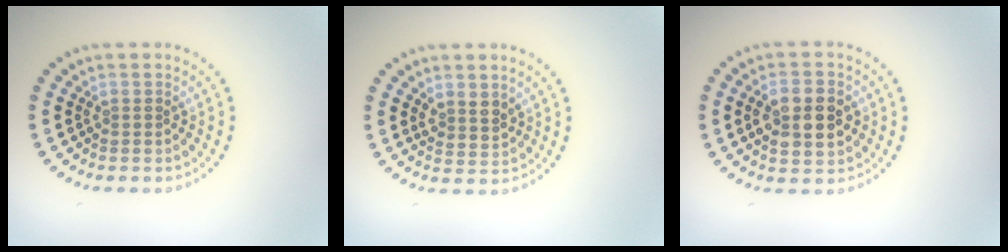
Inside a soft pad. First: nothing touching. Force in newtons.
{"total": 1.9, "press": 1.6, "slide": 1.0}
{"total": 5.0, "press": 5.0, "slide": 0.3}